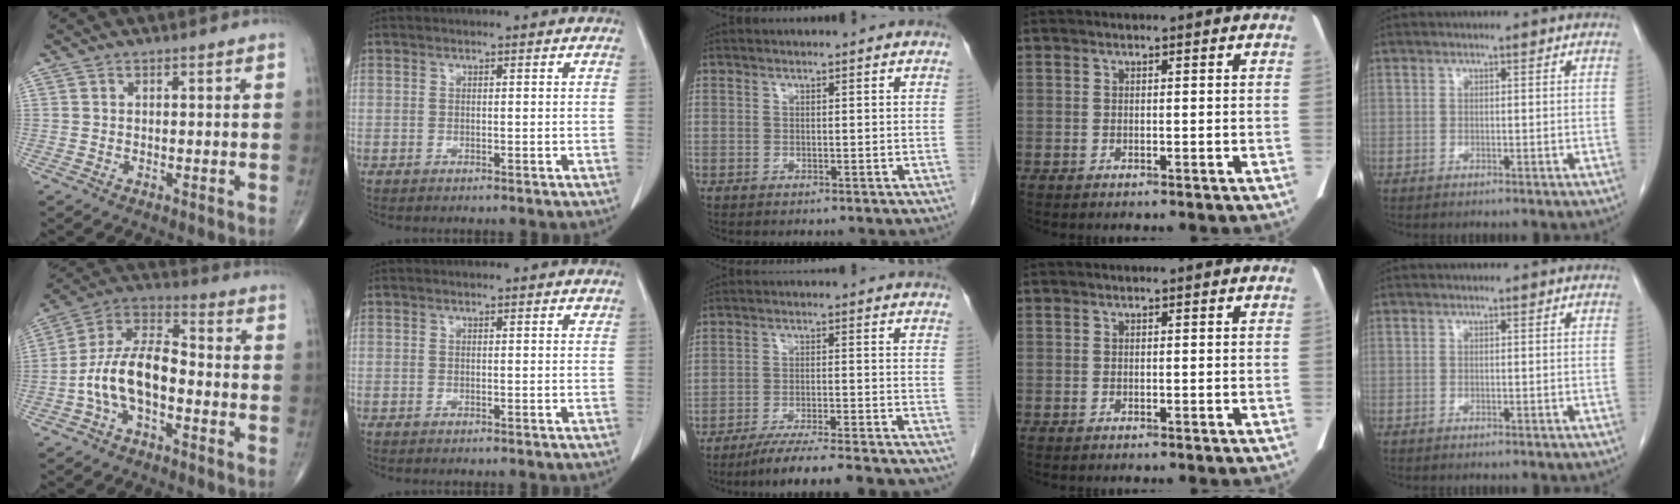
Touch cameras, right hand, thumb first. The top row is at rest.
{"thumb": {"total": 12.8, "force": [-3.3, 6.5, 10.5], "torque": [-0.192, 0.047, -0.069]}, "index": {"total": 0.5, "force": [0.5, 0.1, 0.2], "torque": [-0.006, -0.002, 0.002]}, "middle": {"total": 17.3, "force": [-15.7, 0.3, 7.3], "torque": [-0.091, -0.025, -0.218]}}